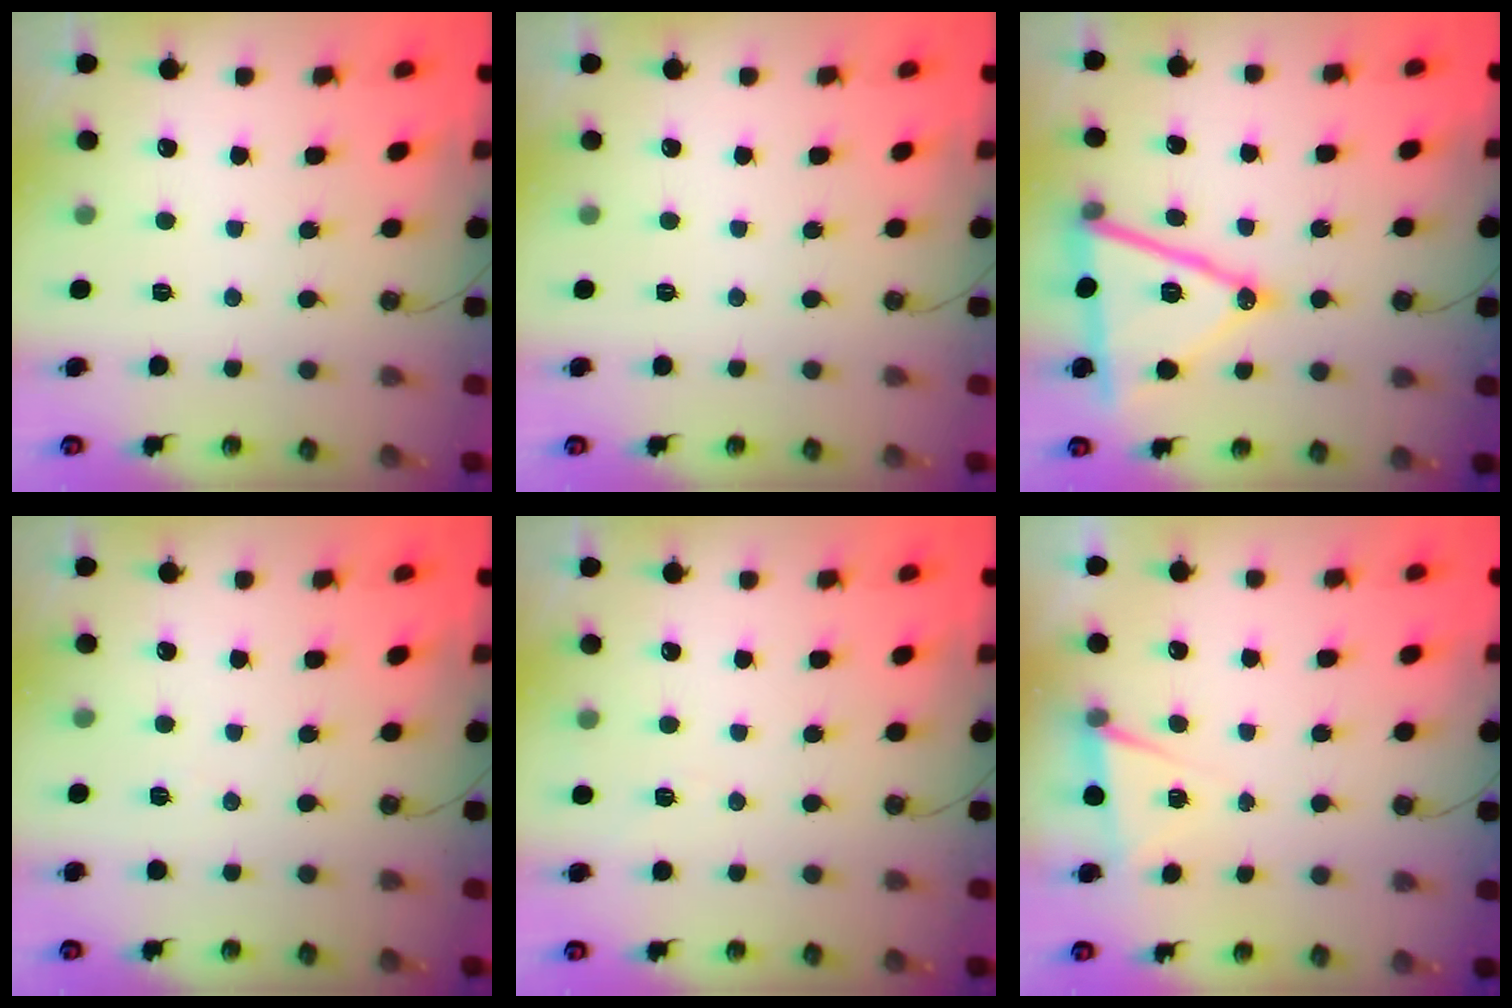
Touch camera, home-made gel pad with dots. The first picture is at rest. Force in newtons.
{"total": 0.0}
{"total": 18.1, "press": 17.8, "slide": 3.7}
{"total": 3.9, "press": 2.3, "slide": 3.2}
{"total": 3.7, "press": 3.3, "slide": 1.7}
{"total": 4.6, "press": 2.7, "slide": 3.8}